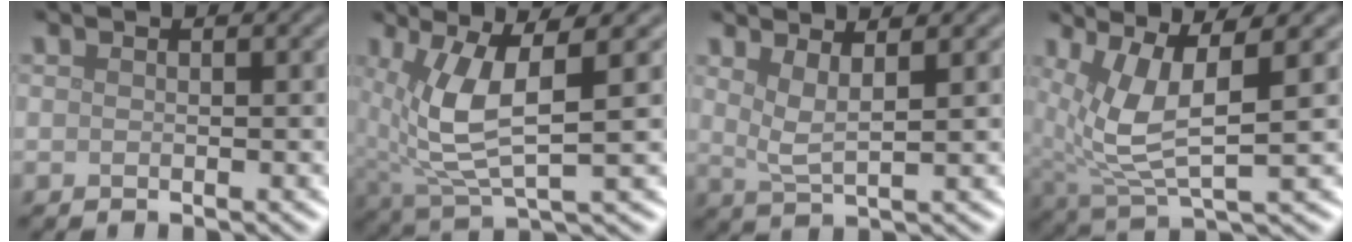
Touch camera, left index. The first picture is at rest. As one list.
[{"total": 6.7, "force": [1.3, 2.1, 6.3], "torque": [-0.143, -0.006, 0.029]}, {"total": 2.7, "force": [1.5, 0.6, 2.2], "torque": [-0.040, -0.006, 0.029]}, {"total": 6.5, "force": [1.8, 2.1, 5.8], "torque": [-0.132, -0.005, 0.039]}]